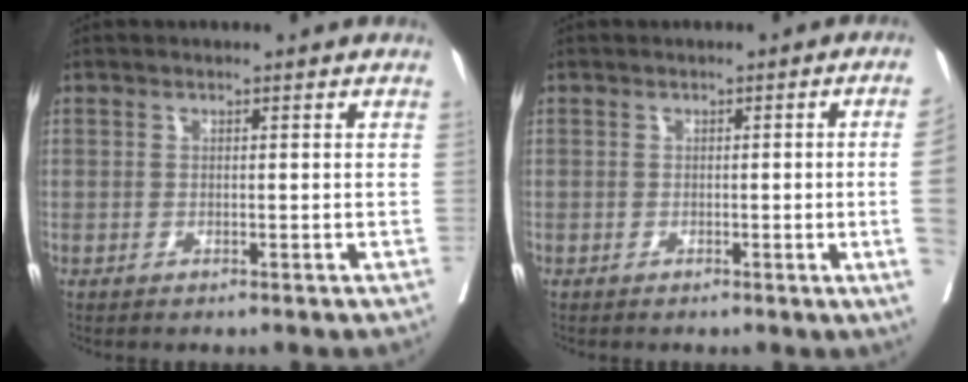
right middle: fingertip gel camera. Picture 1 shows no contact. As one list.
[{"total": 6.0, "force": [-0.7, -2.0, 5.7], "torque": [-0.074, -0.014, -0.005]}]